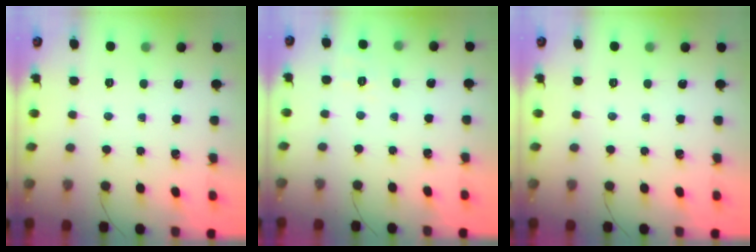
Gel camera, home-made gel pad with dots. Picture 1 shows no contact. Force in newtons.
{"total": 2.0, "press": 0.4, "slide": 1.9}
{"total": 0.0}